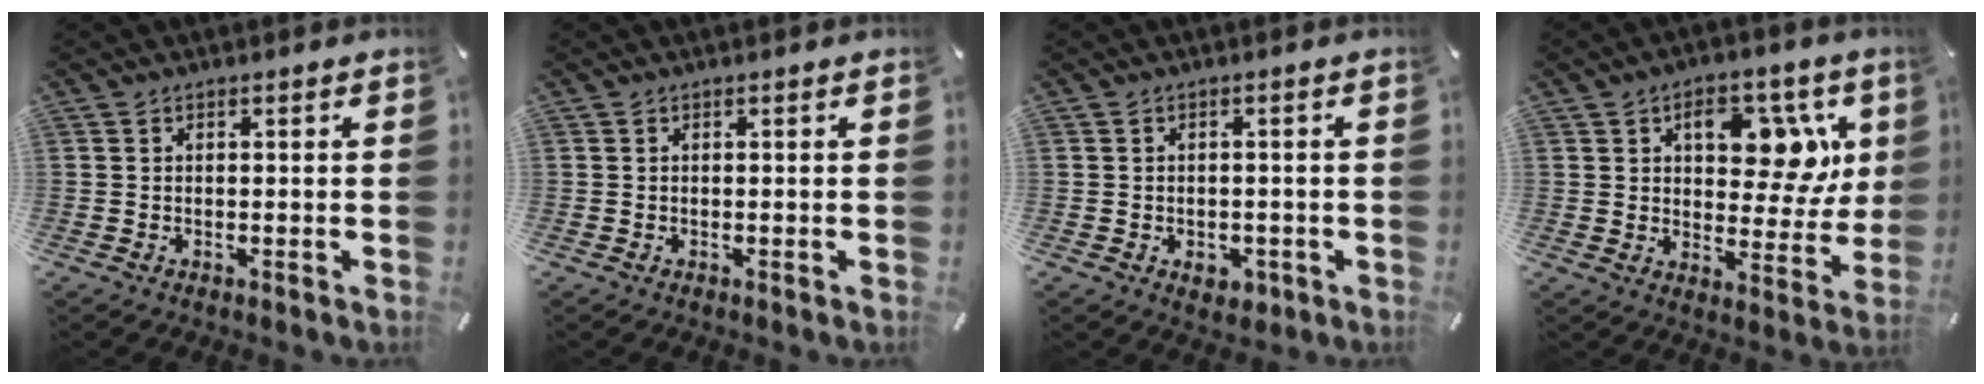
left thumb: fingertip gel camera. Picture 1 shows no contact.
{"total": 0.0}
{"total": 3.4, "force": [-1.4, 2.5, 1.8], "torque": [-0.020, 0.002, -0.025]}
{"total": 13.6, "force": [5.2, 8.2, 9.6], "torque": [-0.102, -0.024, 0.081]}